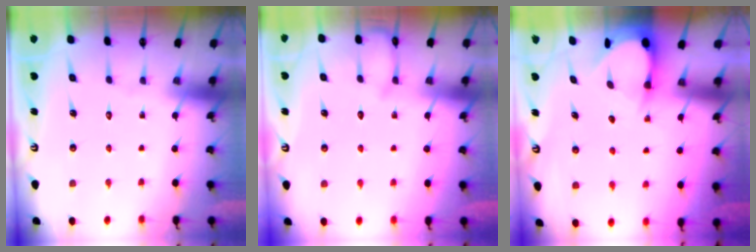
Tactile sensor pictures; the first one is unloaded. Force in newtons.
{"total": 3.3, "press": 3.3, "slide": 0.3}
{"total": 3.5, "press": 3.5, "slide": 0.4}